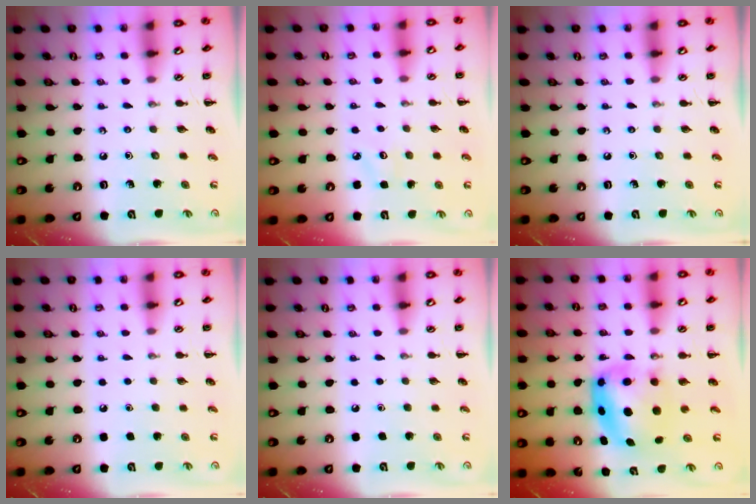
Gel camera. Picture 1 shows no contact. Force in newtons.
{"total": 3.4, "press": 3.3, "slide": 1.1}
{"total": 0.0}
{"total": 1.8, "press": 1.7, "slide": 0.1}
{"total": 1.6, "press": 1.6, "slide": 0.1}
{"total": 6.1, "press": 6.0, "slide": 1.4}